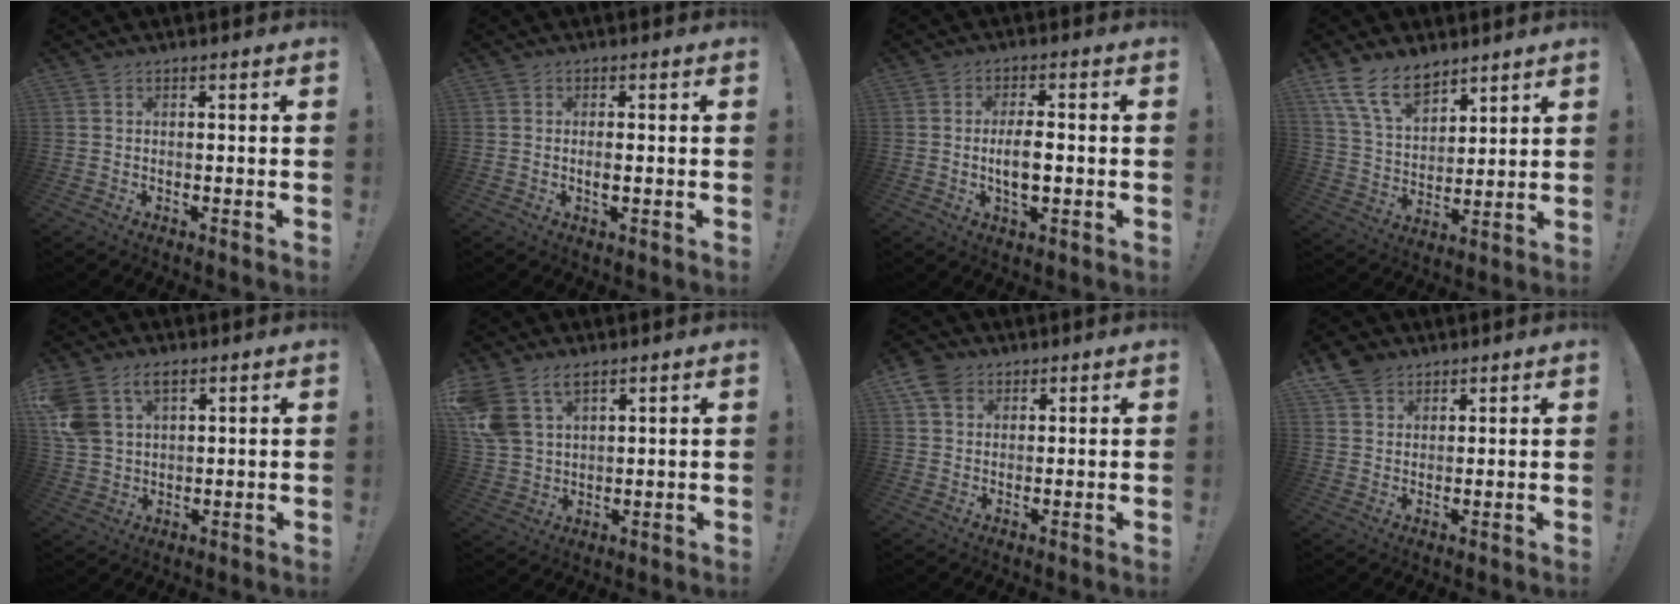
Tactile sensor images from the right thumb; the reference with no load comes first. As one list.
[{"total": 2.0, "force": [-0.4, 0.5, 1.9], "torque": [-0.025, -0.002, -0.007]}, {"total": 6.4, "force": [-0.8, 2.6, 5.8], "torque": [-0.098, -0.002, -0.019]}, {"total": 13.8, "force": [9.6, 7.3, 6.7], "torque": [-0.130, -0.050, 0.184]}, {"total": 9.8, "force": [5.1, 6.4, 5.4], "torque": [-0.117, -0.015, 0.101]}, {"total": 9.8, "force": [6.1, 6.1, 4.6], "torque": [-0.099, -0.024, 0.127]}, {"total": 6.9, "force": [3.8, 5.0, 2.9], "torque": [-0.049, -0.012, 0.075]}, {"total": 6.3, "force": [4.5, 4.1, 1.6], "torque": [-0.024, -0.025, 0.087]}]